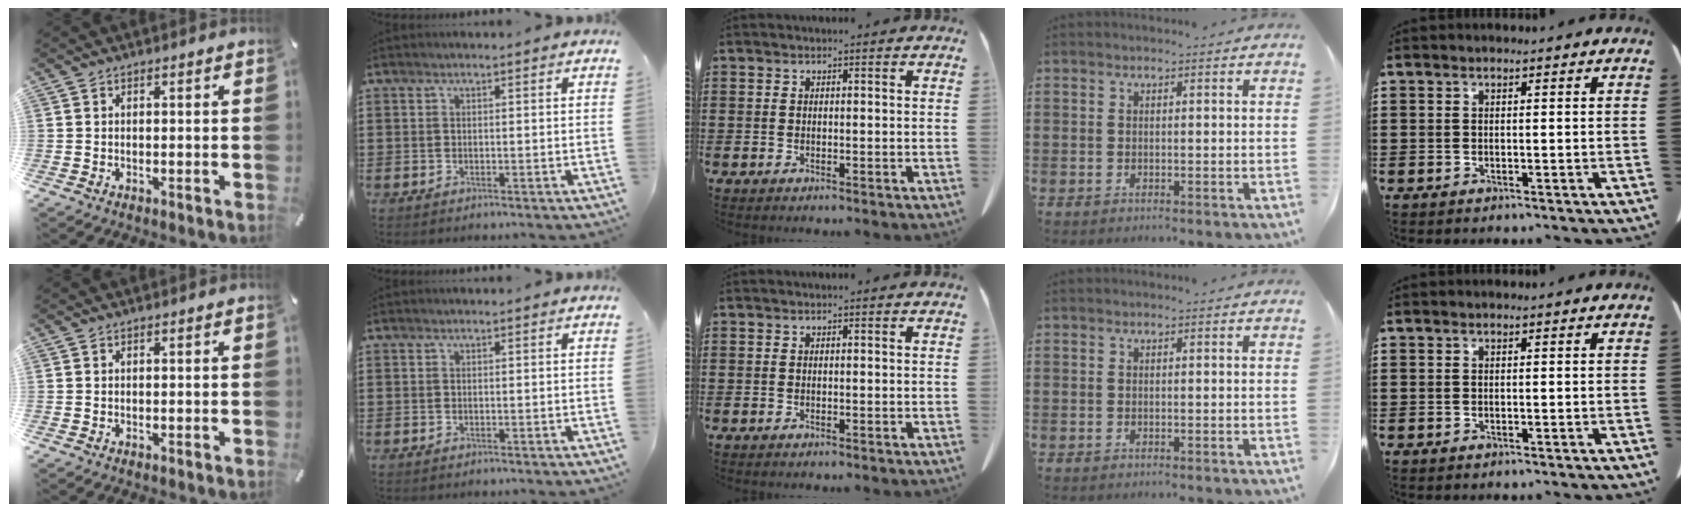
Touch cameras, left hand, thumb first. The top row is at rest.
{}